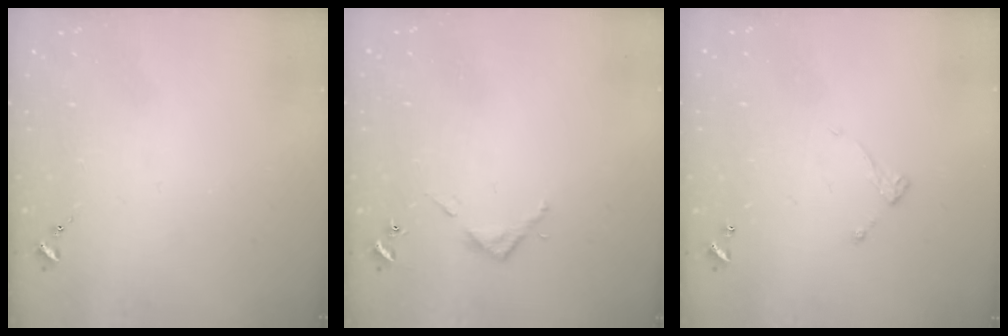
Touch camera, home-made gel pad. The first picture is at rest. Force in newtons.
{"total": 3.2, "press": 3.2, "slide": 0.2}
{"total": 4.5, "press": 4.5, "slide": 0.5}